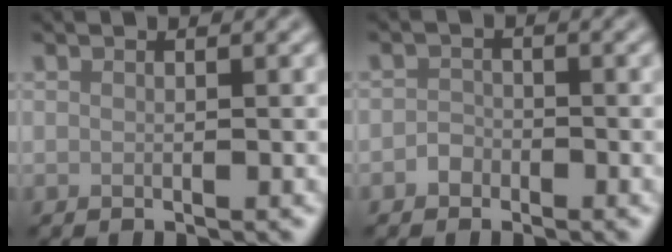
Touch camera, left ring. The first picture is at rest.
{"total": 1.2, "force": [-0.7, 0.9, 0.2], "torque": [0.004, 0.004, -0.014]}